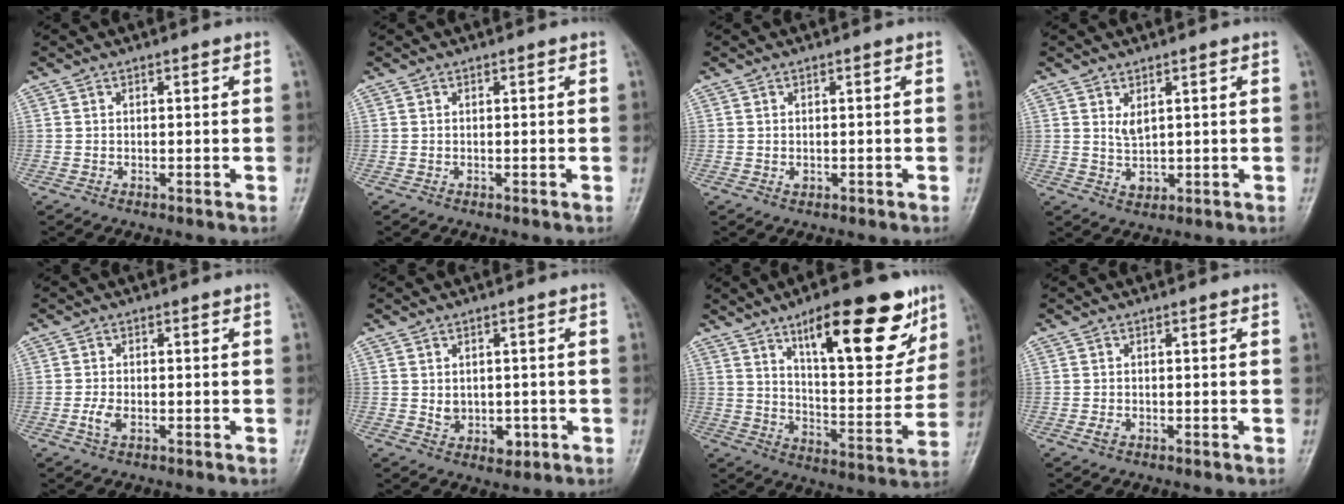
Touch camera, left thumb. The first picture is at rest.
{"total": 0.0}
{"total": 0.8, "force": [-0.2, 0.6, 0.5], "torque": [-0.006, 0.000, -0.001]}
{"total": 3.0, "force": [1.1, 1.8, 2.1], "torque": [-0.031, -0.015, 0.028]}
{"total": 2.4, "force": [-0.8, 1.2, 1.9], "torque": [-0.045, 0.003, -0.018]}
{"total": 4.5, "force": [-0.4, 3.6, 2.7], "torque": [-0.023, -0.002, 0.007]}
{"total": 21.3, "force": [12.1, 7.5, 15.8], "torque": [-0.186, -0.053, 0.190]}
{"total": 1.1, "force": [-0.5, 0.6, 0.7], "torque": [-0.017, 0.000, -0.011]}